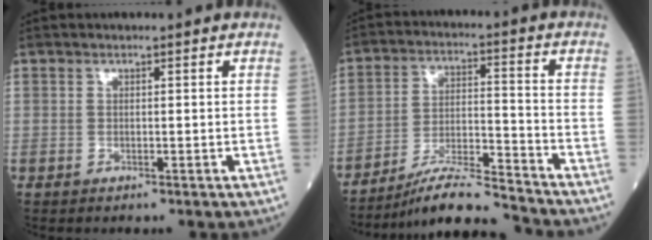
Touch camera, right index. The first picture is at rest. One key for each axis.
{"total": 10.3, "fx": -9.7, "fy": -0.7, "fz": 3.5, "tx": -0.060, "ty": 0.007, "tz": -0.172}